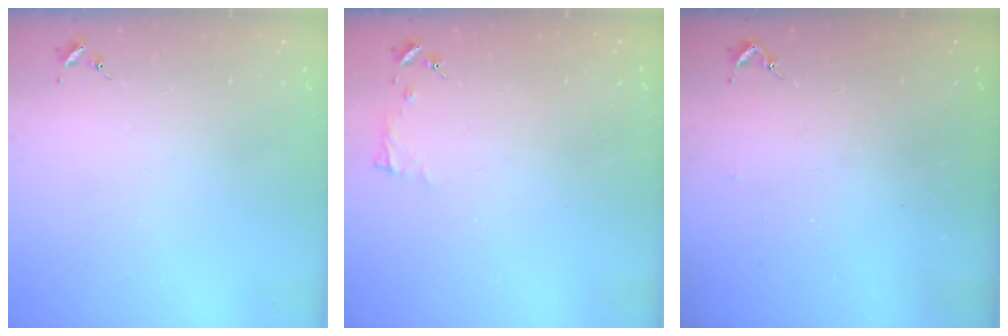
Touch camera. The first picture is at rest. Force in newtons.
{"total": 3.8, "press": 3.7, "slide": 0.4}
{"total": 2.6, "press": 2.5, "slide": 0.3}